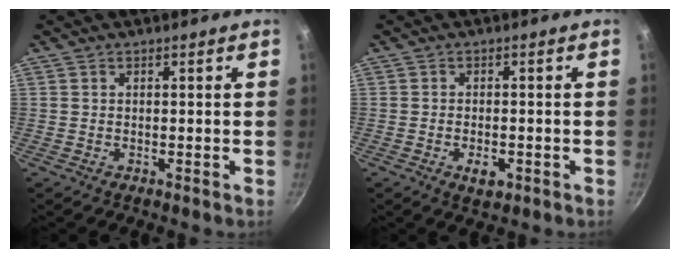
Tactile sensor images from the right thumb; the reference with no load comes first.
{"total": 3.3, "force": [-1.3, 1.7, 2.5], "torque": [-0.038, 0.005, -0.016]}